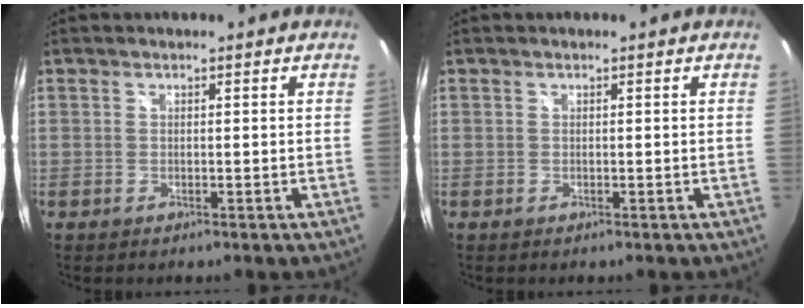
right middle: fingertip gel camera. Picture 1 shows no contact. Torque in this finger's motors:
{"motor_torque": [0.00, 0.00, 0.00, 0.00]}